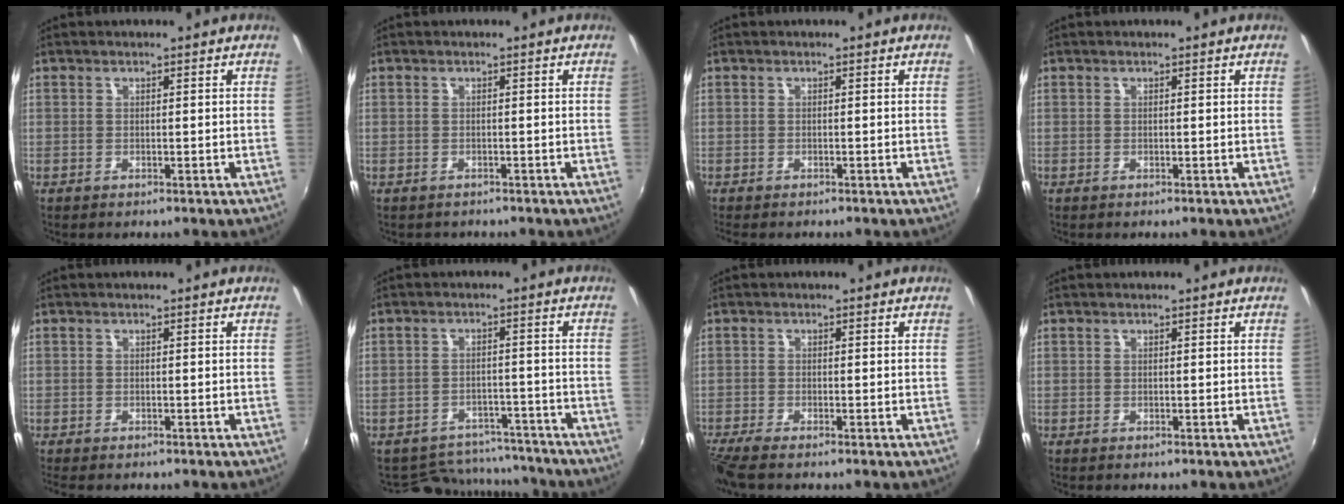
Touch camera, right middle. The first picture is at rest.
{"total": 0.7, "force": [-0.6, 0.4, 0.0], "torque": [-0.005, 0.002, -0.007]}
{"total": 1.5, "force": [-1.3, 0.2, 0.7], "torque": [-0.016, -0.010, -0.019]}
{"total": 0.0}
{"total": 1.9, "force": [-1.6, 0.3, 0.9], "torque": [-0.020, -0.013, -0.023]}
{"total": 11.9, "force": [-10.6, 4.9, 2.3], "torque": [-0.059, 0.026, -0.129]}
{"total": 3.5, "force": [-2.9, -0.1, 2.0], "torque": [-0.053, -0.018, -0.061]}
{"total": 0.0}